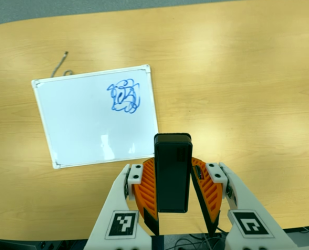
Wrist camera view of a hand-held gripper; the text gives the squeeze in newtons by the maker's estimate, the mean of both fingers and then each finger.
{"total": 4.3, "left": 3.8, "right": 4.7}